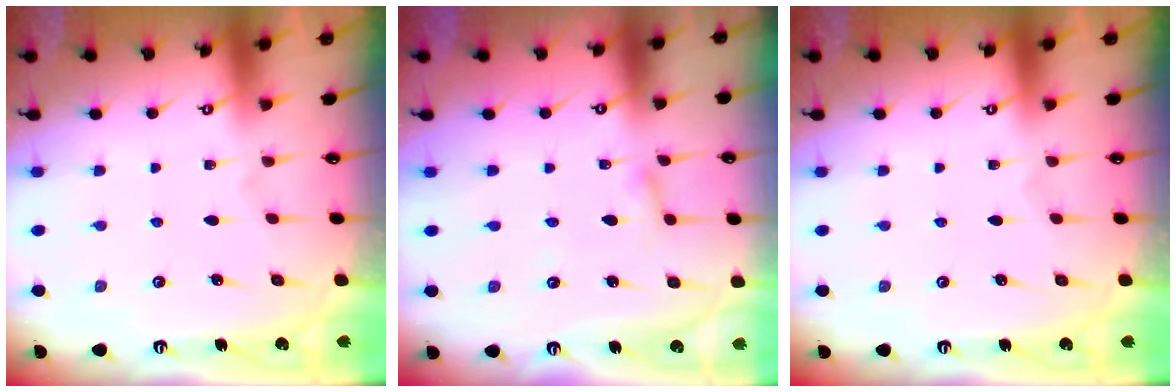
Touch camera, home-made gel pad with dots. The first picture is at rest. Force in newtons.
{"total": 1.8, "press": 1.7, "slide": 0.2}
{"total": 0.0}